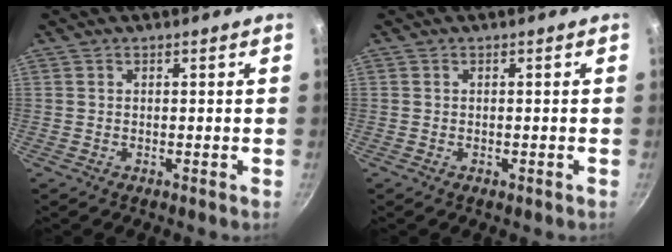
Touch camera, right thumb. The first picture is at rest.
{"total": 0.7, "force": [-0.4, 0.4, 0.5], "torque": [-0.005, 0.000, -0.006]}